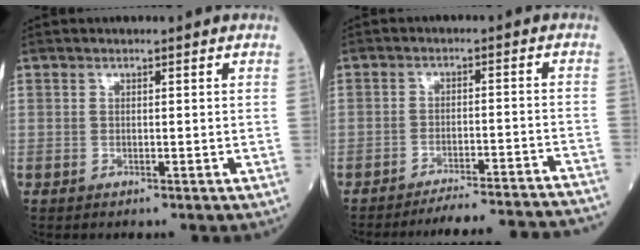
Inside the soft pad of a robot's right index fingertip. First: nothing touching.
{"total": 18.0, "force": [-17.5, -0.4, 4.2], "torque": [-0.026, -0.005, -0.219]}